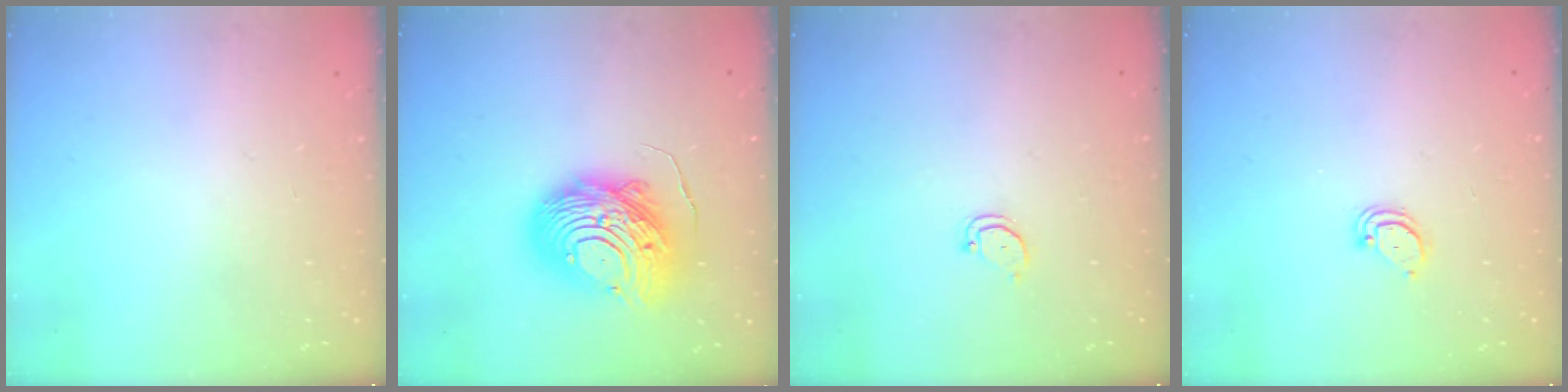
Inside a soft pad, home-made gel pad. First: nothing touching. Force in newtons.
{"total": 15.4, "press": 15.3, "slide": 1.4}
{"total": 2.5, "press": 2.5, "slide": 0.3}
{"total": 2.6, "press": 2.6, "slide": 0.2}